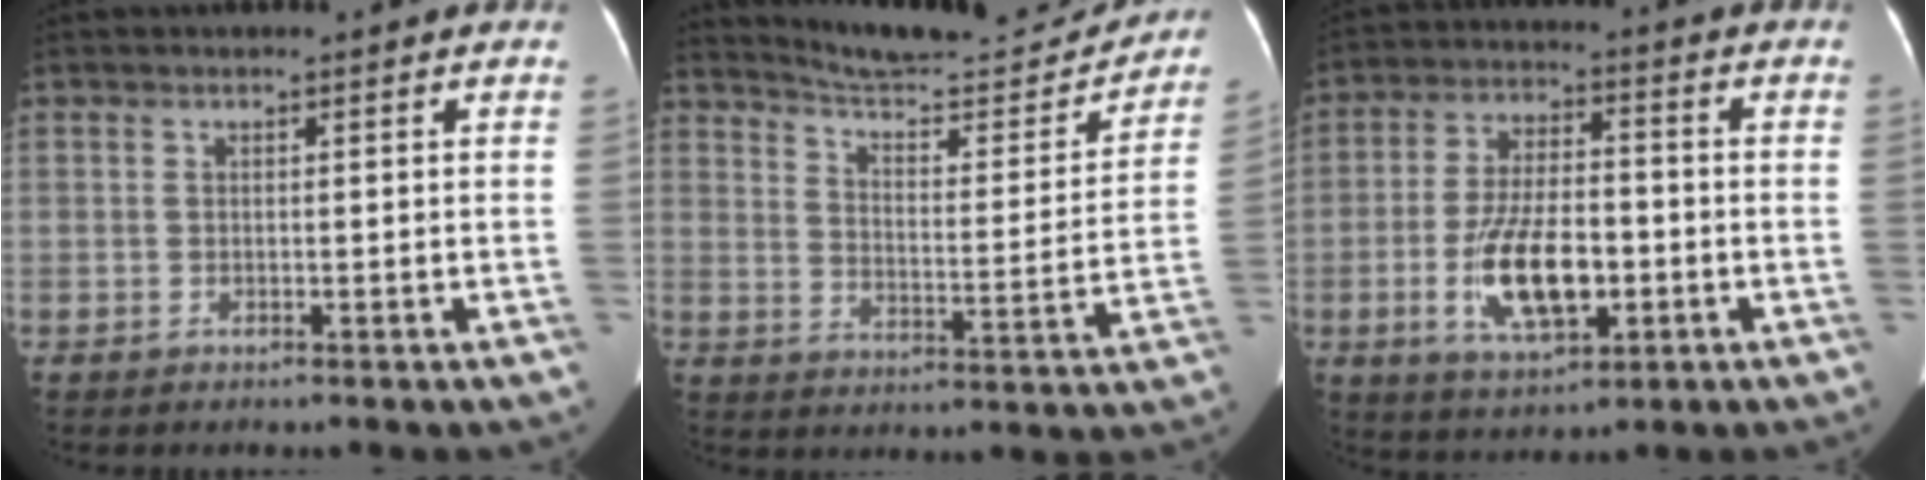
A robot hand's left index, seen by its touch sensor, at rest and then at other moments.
{"total": 18.9, "force": [18.2, 1.9, 4.8], "torque": [-0.073, -0.039, 0.250]}
{"total": 11.6, "force": [-3.1, 4.8, 10.1], "torque": [-0.199, 0.001, -0.051]}